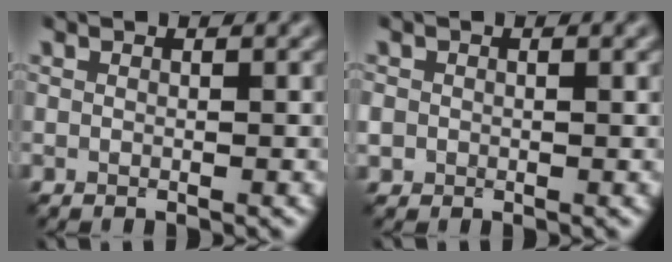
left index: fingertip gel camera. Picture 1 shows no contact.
{"total": 1.7, "force": [0.1, 1.5, 0.8], "torque": [-0.016, -0.004, 0.002]}